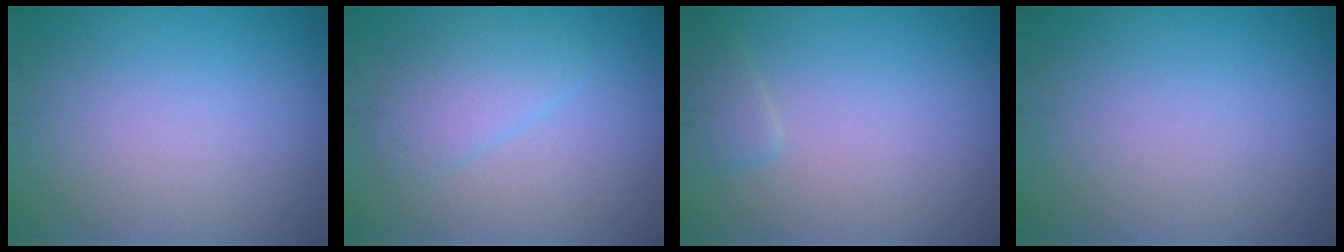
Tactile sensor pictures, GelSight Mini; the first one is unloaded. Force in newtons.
{"total": 2.8, "press": 2.7, "slide": 0.2}
{"total": 1.3, "press": 1.3, "slide": 0.1}
{"total": 0.0}